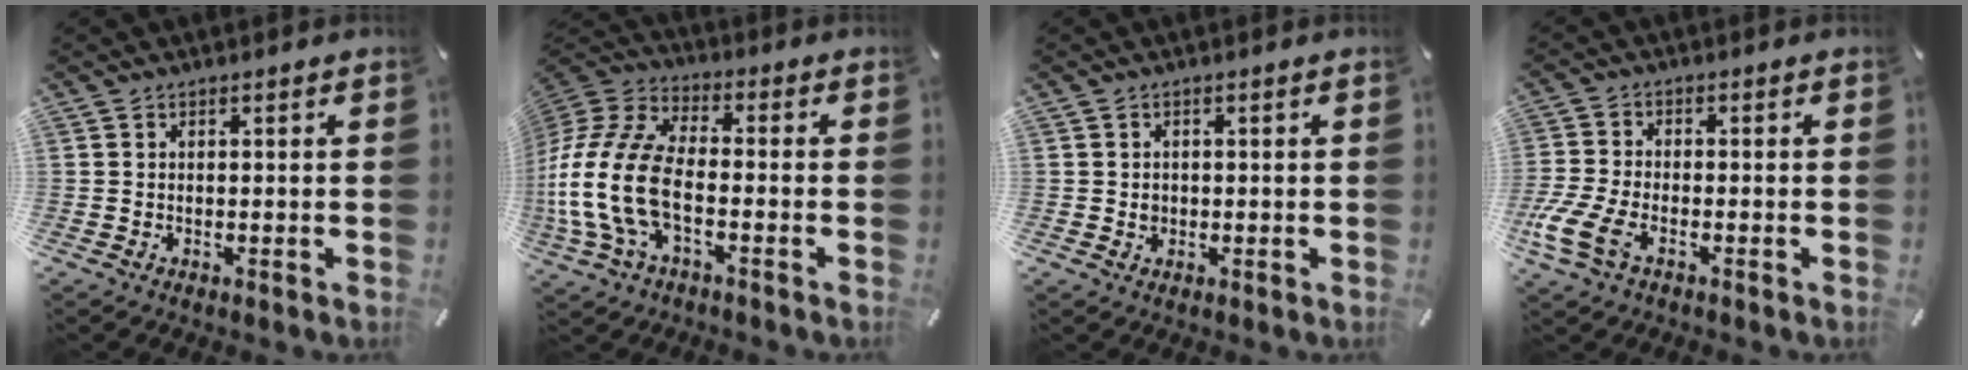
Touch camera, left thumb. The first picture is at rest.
{"total": 16.6, "force": [-4.5, 9.6, 12.7], "torque": [-0.290, 0.003, -0.083]}
{"total": 1.3, "force": [0.1, 1.2, 0.5], "torque": [-0.011, 0.005, 0.001]}
{"total": 8.4, "force": [-3.7, 4.3, 6.2], "torque": [-0.145, -0.004, -0.066]}